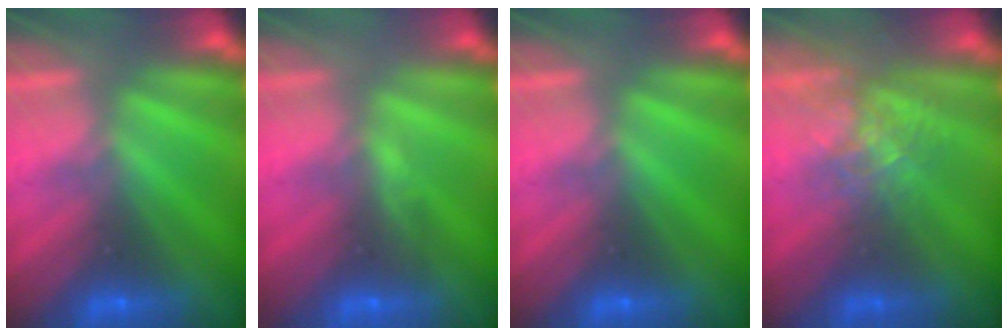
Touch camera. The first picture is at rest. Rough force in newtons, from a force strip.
{"total": 2.6}
{"total": 0.0}
{"total": 2.6}